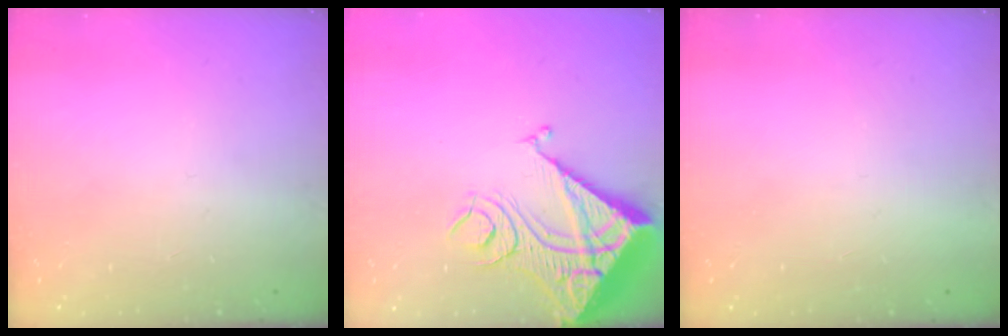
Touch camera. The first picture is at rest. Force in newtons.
{"total": 16.7, "press": 16.6, "slide": 2.1}
{"total": 1.5, "press": 1.5, "slide": 0.1}